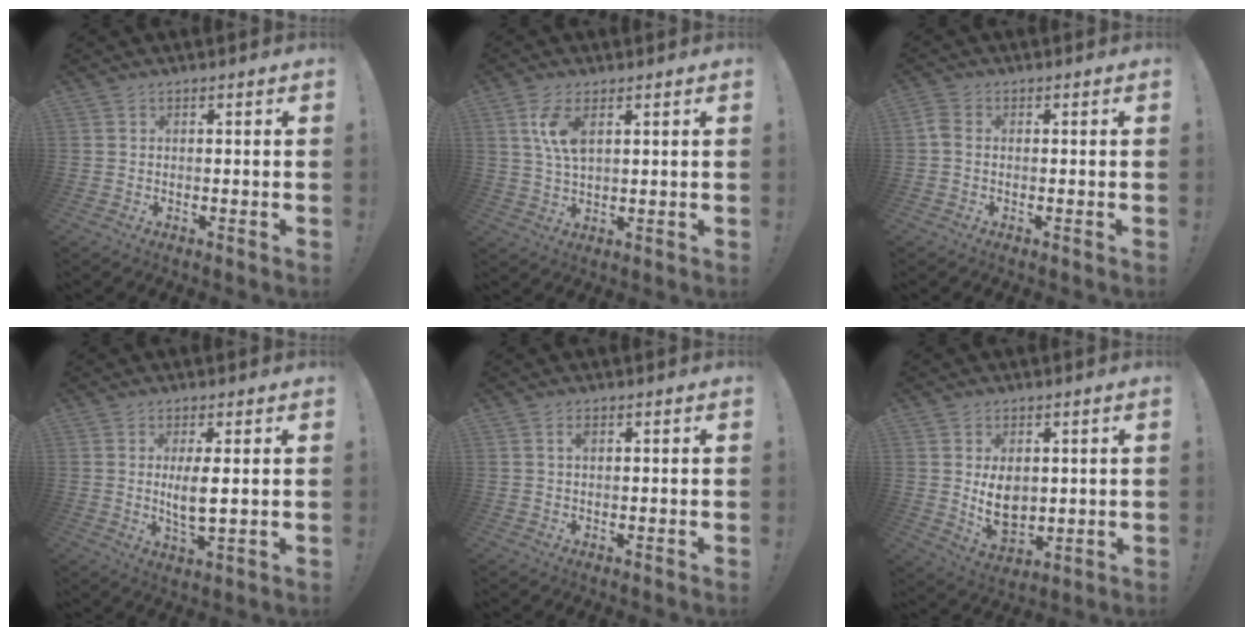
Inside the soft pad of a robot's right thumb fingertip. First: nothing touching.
{"total": 7.5, "force": [2.9, 3.2, 6.2], "torque": [-0.124, -0.007, 0.046]}
{"total": 2.6, "force": [-0.5, 1.6, 2.0], "torque": [-0.044, 0.006, -0.010]}
{"total": 6.1, "force": [1.0, 1.7, 5.8], "torque": [-0.108, -0.017, 0.012]}
{"total": 1.4, "force": [0.5, 0.7, 1.1], "torque": [-0.022, 0.003, 0.008]}
{"total": 8.5, "force": [1.4, 6.2, 5.6], "torque": [-0.083, -0.019, 0.028]}